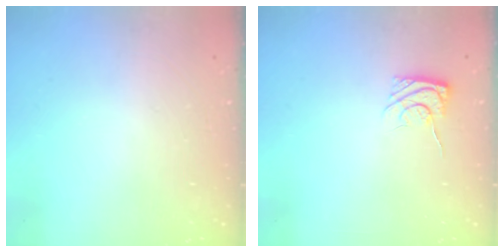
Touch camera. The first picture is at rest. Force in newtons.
{"total": 6.1, "press": 5.9, "slide": 1.6}